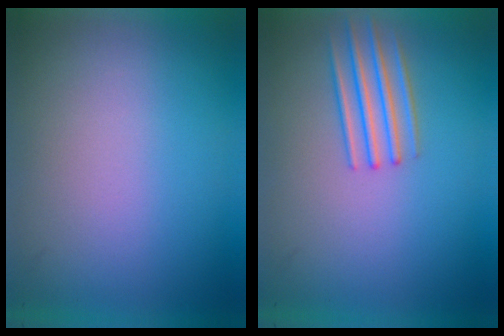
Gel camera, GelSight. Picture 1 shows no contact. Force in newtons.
{"total": 2.1}